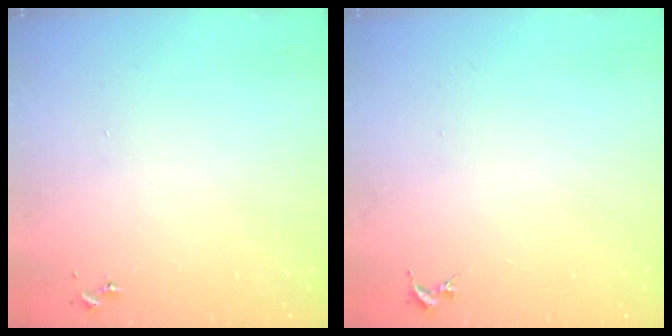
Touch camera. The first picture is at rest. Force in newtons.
{"total": 0.0}